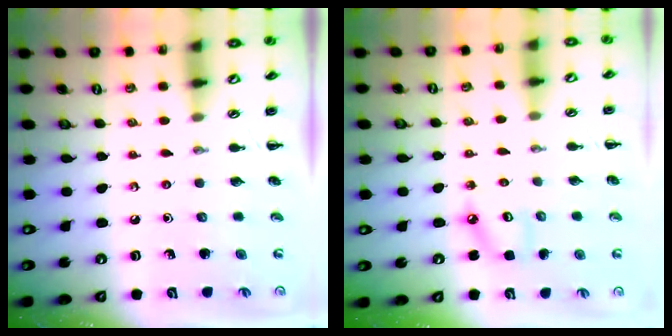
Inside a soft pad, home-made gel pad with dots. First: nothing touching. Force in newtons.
{"total": 4.7, "press": 4.7, "slide": 0.5}